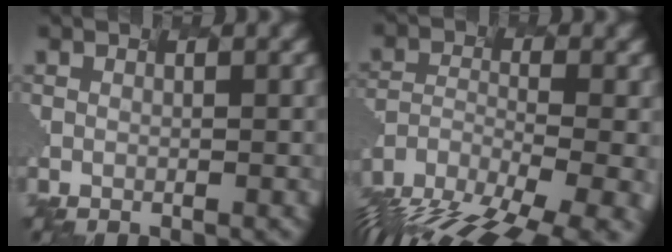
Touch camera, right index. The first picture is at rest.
{"total": 15.1, "force": [-12.9, 3.8, 7.0], "torque": [-0.155, -0.024, -0.159]}